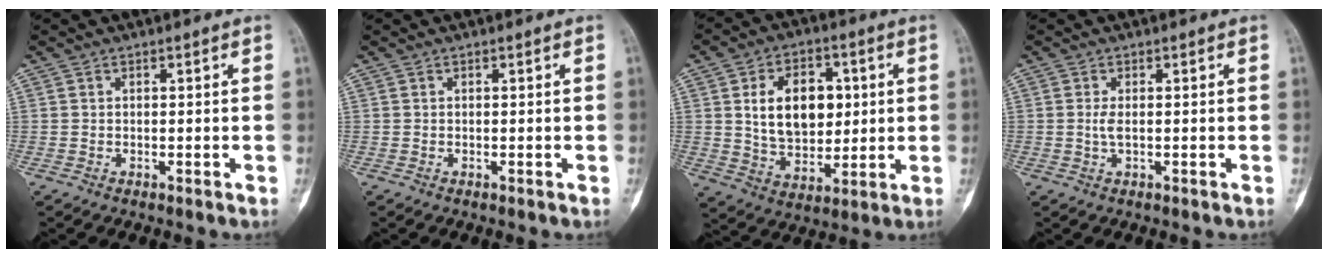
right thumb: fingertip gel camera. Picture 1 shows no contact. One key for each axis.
{"total": 0.0}
{"total": 14.5, "fx": 2.6, "fy": 9.8, "fz": 10.4, "tx": -0.122, "ty": -0.008, "tz": 0.050}
{"total": 1.7, "fx": 0.1, "fy": 0.5, "fz": 1.6, "tx": -0.044, "ty": -0.002, "tz": 0.006}